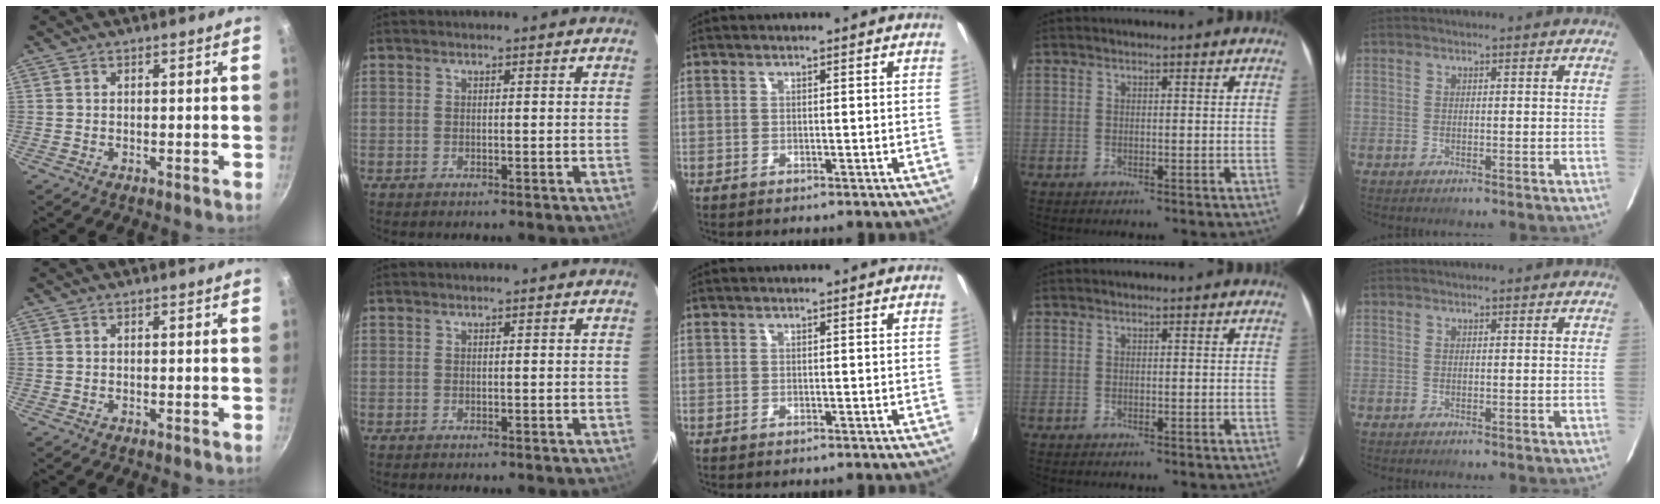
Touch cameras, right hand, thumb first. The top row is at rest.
{}